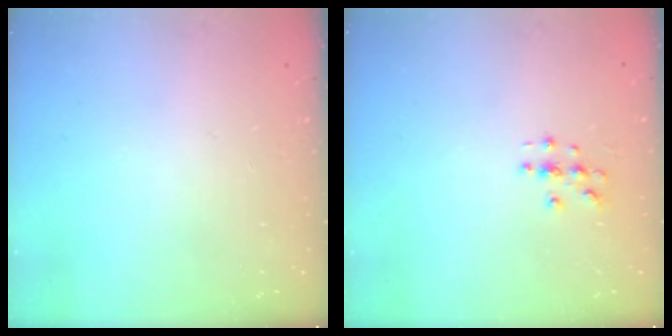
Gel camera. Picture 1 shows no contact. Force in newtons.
{"total": 2.8, "press": 2.8, "slide": 0.3}